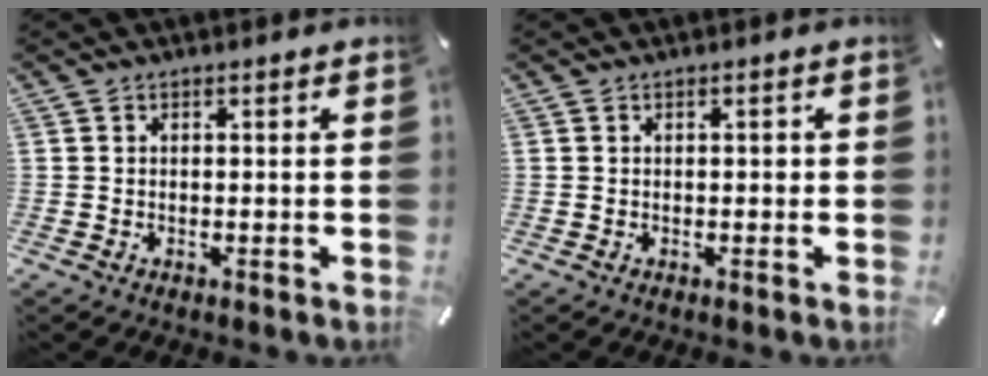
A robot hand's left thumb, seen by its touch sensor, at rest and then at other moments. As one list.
[{"total": 0.9, "force": [-0.1, 0.7, 0.6], "torque": [-0.011, 0.004, -0.003]}]